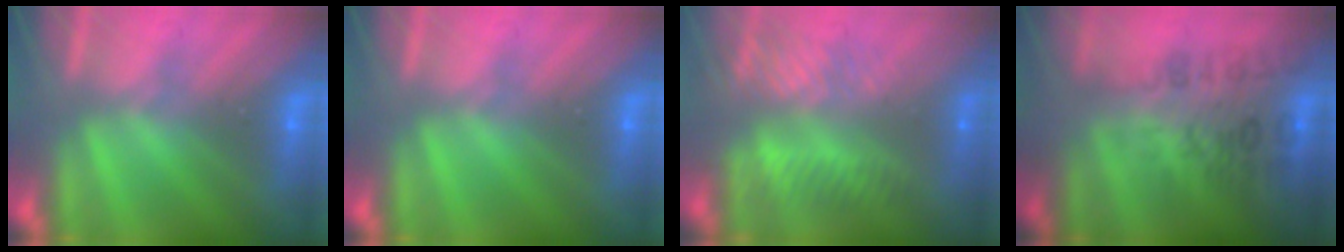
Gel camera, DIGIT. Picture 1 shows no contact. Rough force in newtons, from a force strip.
{"total": 0.0}
{"total": 9.3}
{"total": 2.7}